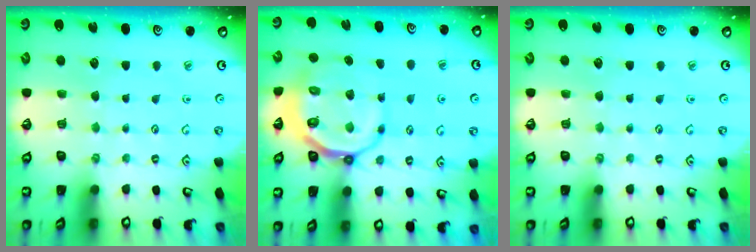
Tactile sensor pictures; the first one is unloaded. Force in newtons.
{"total": 11.1, "press": 10.7, "slide": 3.1}
{"total": 0.0}